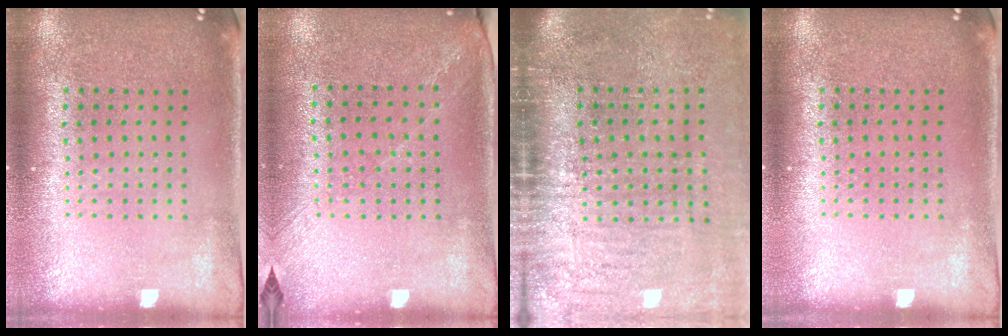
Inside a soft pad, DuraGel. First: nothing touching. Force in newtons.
{"total": 1.3, "press": 1.0, "slide": 0.8}
{"total": 4.7, "press": 3.8, "slide": 2.6}
{"total": 0.0}